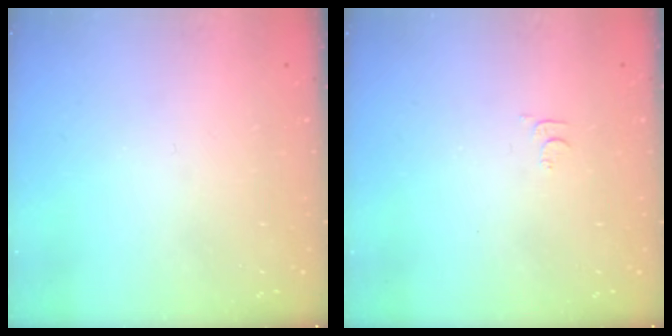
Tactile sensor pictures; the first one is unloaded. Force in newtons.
{"total": 4.6, "press": 4.6, "slide": 0.6}